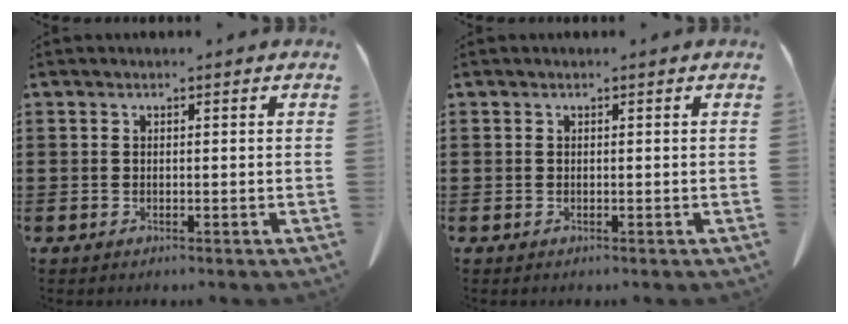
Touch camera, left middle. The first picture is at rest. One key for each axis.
{"total": 0.0}